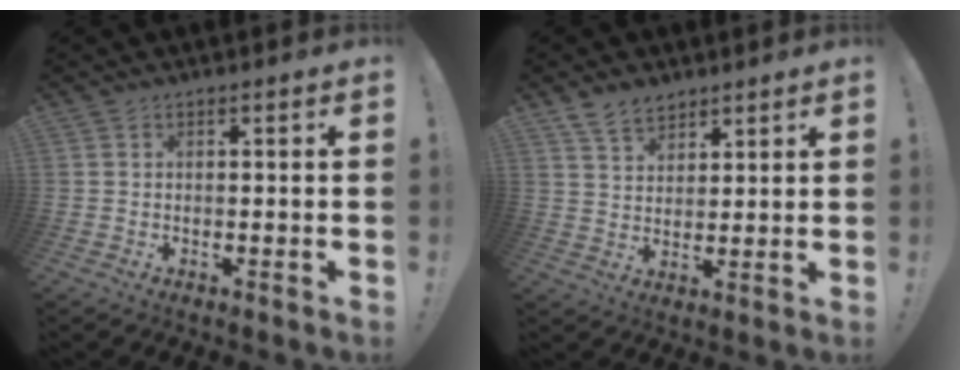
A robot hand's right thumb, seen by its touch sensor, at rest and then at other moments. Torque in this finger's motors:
{"motor_torque": [-0.10, 0.33, 0.23, 0.07, -0.01]}